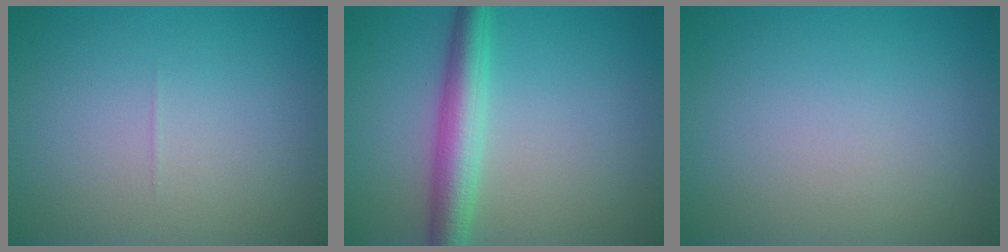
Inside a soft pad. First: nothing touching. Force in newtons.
{"total": 4.5, "press": 4.5, "slide": 0.1}
{"total": 0.0}